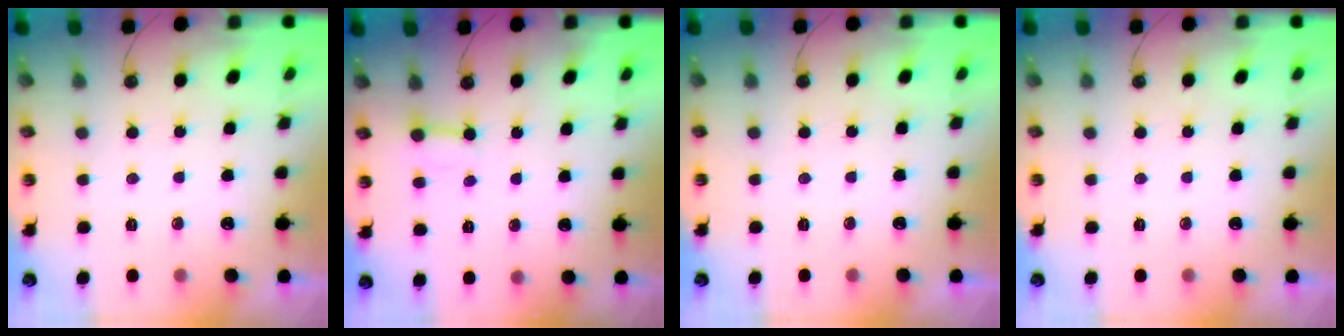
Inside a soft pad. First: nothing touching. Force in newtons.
{"total": 2.8, "press": 2.8, "slide": 0.4}
{"total": 0.0}
{"total": 0.0}